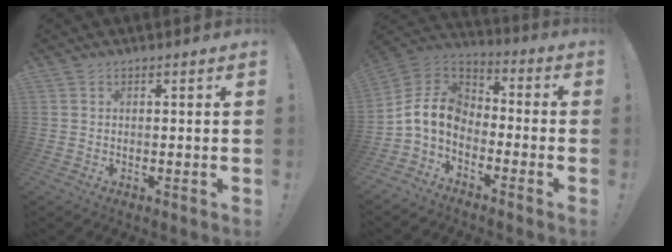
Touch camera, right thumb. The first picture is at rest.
{"total": 11.1, "force": [-2.3, 8.0, 7.3], "torque": [-0.150, 0.017, -0.037]}